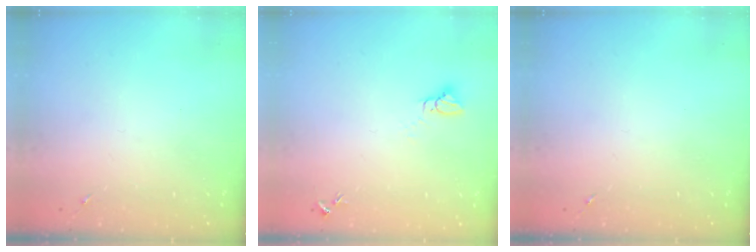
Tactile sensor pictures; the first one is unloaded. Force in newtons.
{"total": 2.8, "press": 2.8, "slide": 0.1}
{"total": 0.0}